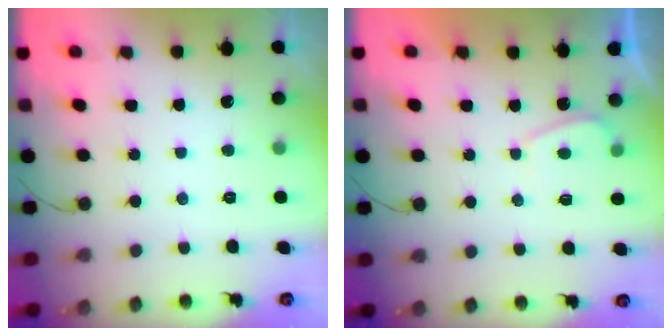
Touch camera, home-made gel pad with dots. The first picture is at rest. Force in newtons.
{"total": 0.8, "press": 0.6, "slide": 0.5}